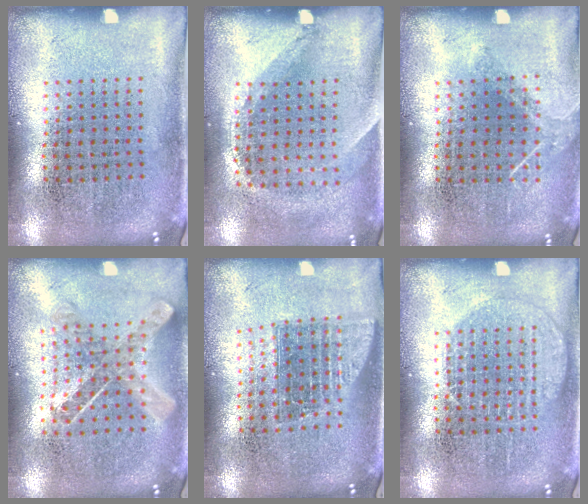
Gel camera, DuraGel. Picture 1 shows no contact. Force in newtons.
{"total": 1.3, "press": 0.9, "slide": 0.9}
{"total": 1.0, "press": 0.9, "slide": 0.3}
{"total": 0.9, "press": 0.8, "slide": 0.2}
{"total": 1.5, "press": 1.2, "slide": 1.0}
{"total": 1.9, "press": 1.9, "slide": 0.3}